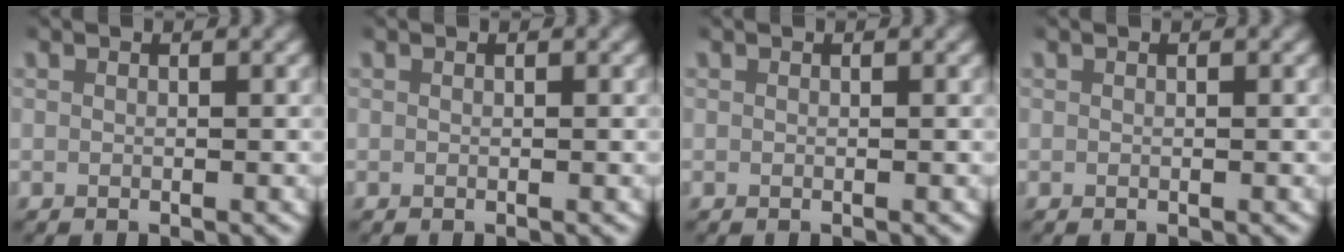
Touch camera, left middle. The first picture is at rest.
{"total": 0.0}
{"total": 0.0}
{"total": 0.0}